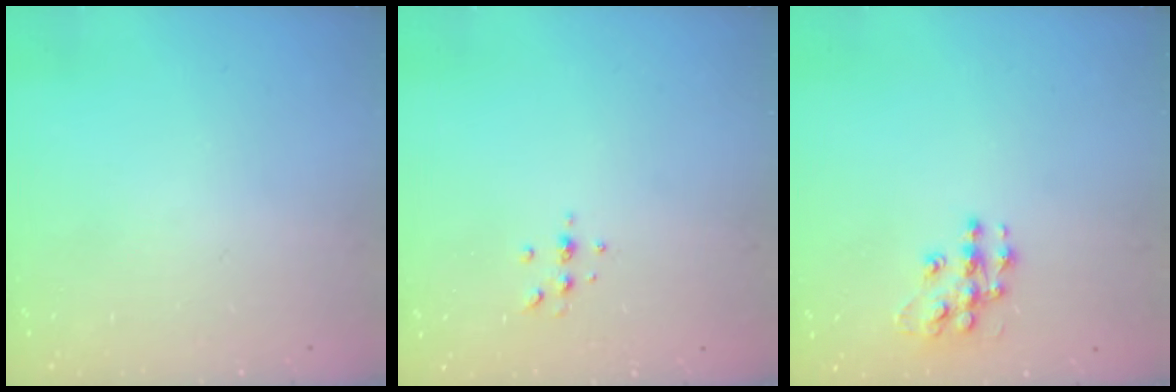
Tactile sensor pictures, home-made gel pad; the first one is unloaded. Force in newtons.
{"total": 4.1, "press": 3.7, "slide": 1.7}
{"total": 10.2, "press": 10.2, "slide": 0.5}